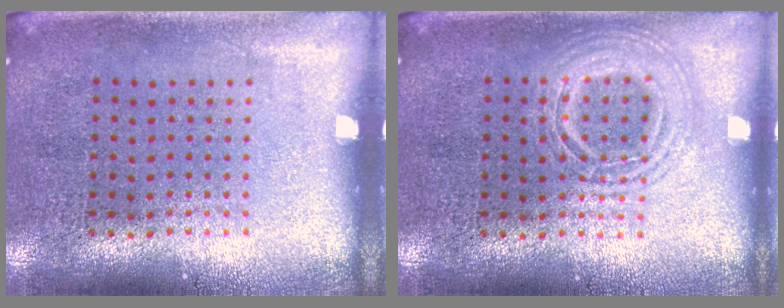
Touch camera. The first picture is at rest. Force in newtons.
{"total": 2.5, "press": 2.5, "slide": 0.3}